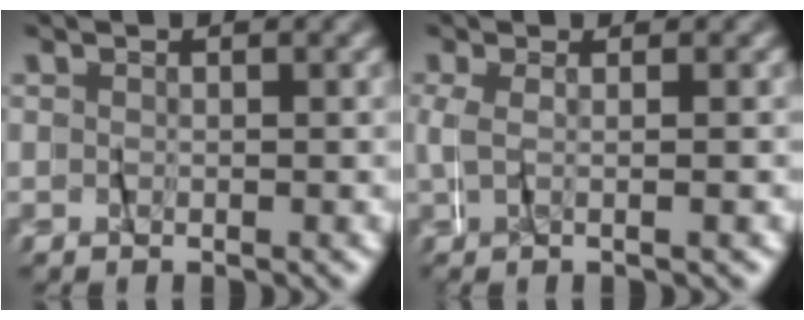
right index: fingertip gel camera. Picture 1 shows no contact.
{"total": 2.4, "force": [-1.8, -1.5, 0.7], "torque": [-0.022, -0.003, -0.028]}